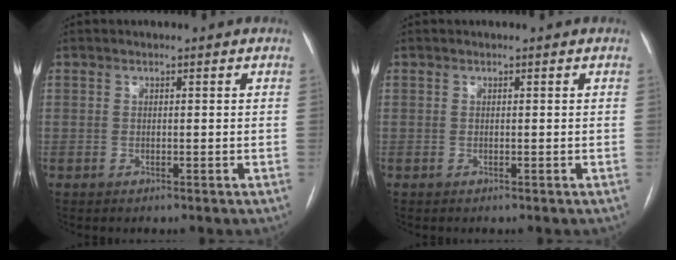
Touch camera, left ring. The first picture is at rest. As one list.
[{"total": 0.0}]